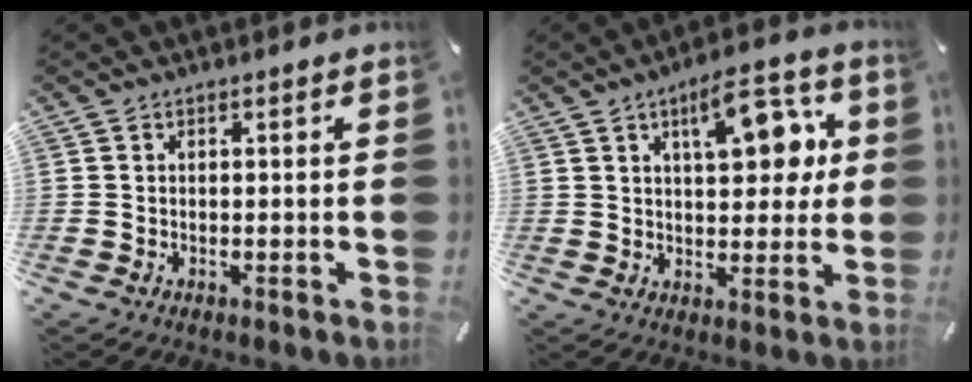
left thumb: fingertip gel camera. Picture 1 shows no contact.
{"total": 13.5, "force": [5.1, 6.6, 10.6], "torque": [-0.135, -0.011, 0.080]}